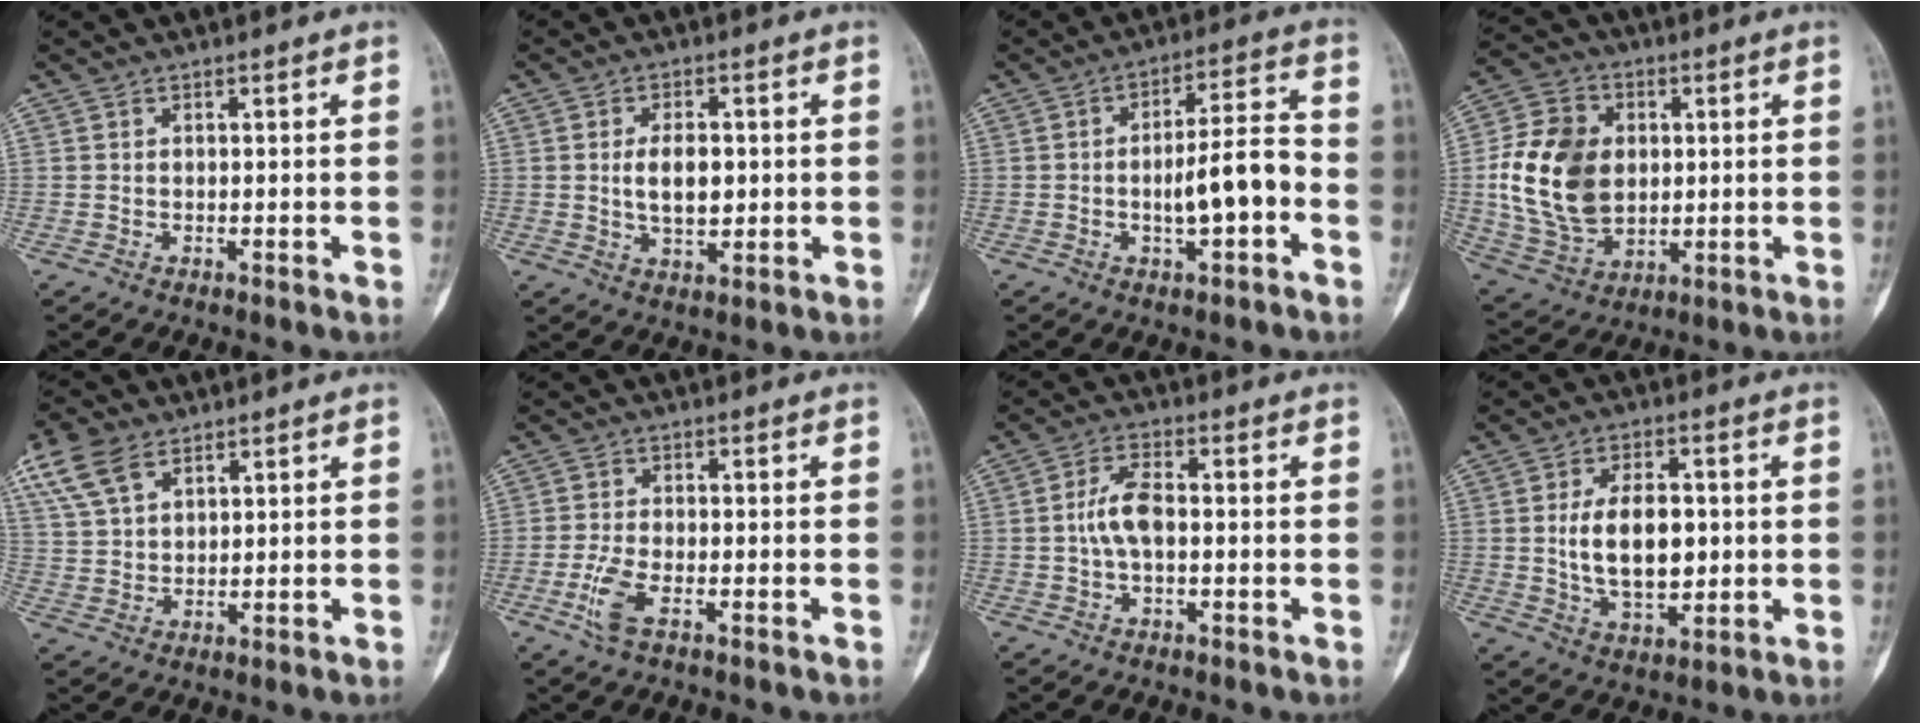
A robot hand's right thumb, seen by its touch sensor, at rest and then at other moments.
{"total": 6.6, "force": [0.3, 3.7, 5.5], "torque": [-0.079, -0.006, 0.007]}
{"total": 10.1, "force": [-2.4, 3.0, 9.4], "torque": [-0.148, 0.035, -0.040]}
{"total": 17.7, "force": [1.4, 12.9, 12.1], "torque": [-0.205, -0.001, 0.034]}
{"total": 9.5, "force": [5.4, 5.4, 5.5], "torque": [-0.110, -0.002, 0.111]}
{"total": 4.9, "force": [-2.2, 1.7, 4.0], "torque": [-0.097, 0.004, -0.044]}
{"total": 5.9, "force": [-0.3, 2.9, 5.2], "torque": [-0.108, 0.017, -0.011]}
{"total": 11.9, "force": [0.4, 6.9, 9.6], "torque": [-0.142, -0.004, 0.016]}